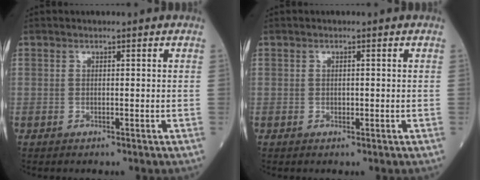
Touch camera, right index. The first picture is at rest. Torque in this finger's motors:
{"motor_torque": [0.21, 0.08, 0.05, -0.01]}